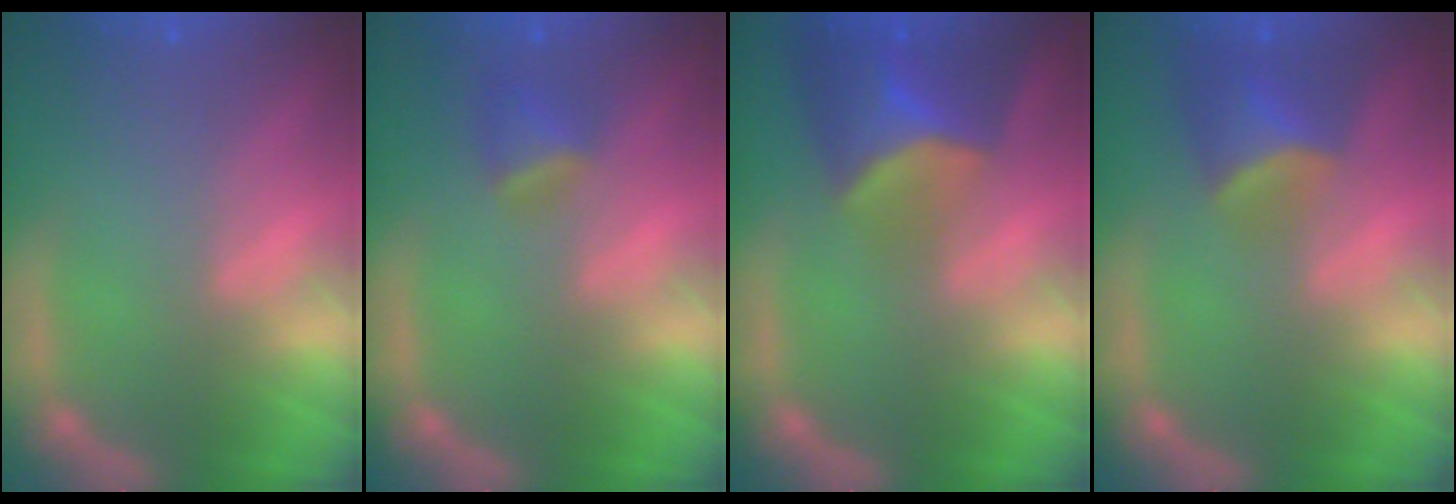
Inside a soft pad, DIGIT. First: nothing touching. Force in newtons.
{"total": 2.4}
{"total": 6.9}
{"total": 4.4}